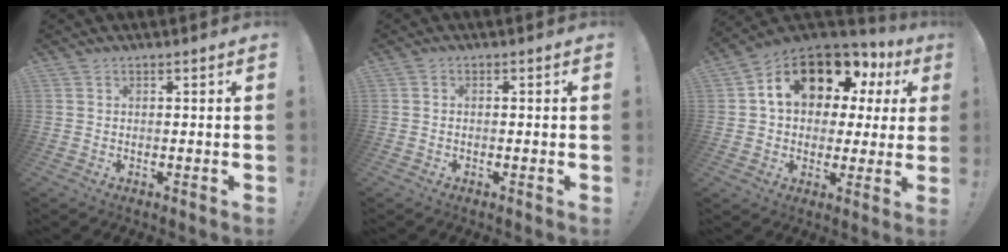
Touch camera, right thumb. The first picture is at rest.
{"total": 0.6, "force": [-0.5, 0.3, 0.2], "torque": [-0.007, 0.003, -0.008]}
{"total": 16.2, "force": [8.4, 9.5, 10.0], "torque": [-0.161, -0.047, 0.148]}